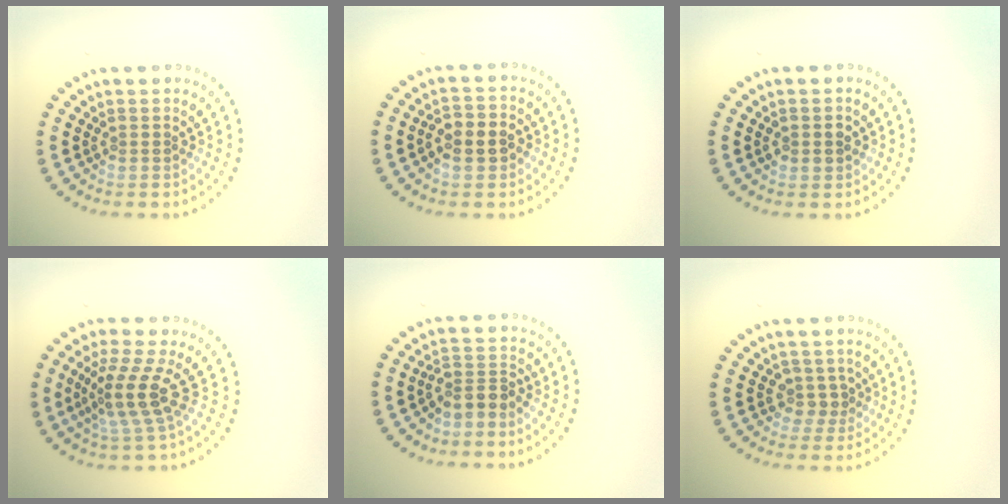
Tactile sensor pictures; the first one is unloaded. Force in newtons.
{"total": 3.1, "press": 3.0, "slide": 0.6}
{"total": 1.4, "press": 1.4, "slide": 0.3}
{"total": 3.7, "press": 2.7, "slide": 2.5}
{"total": 2.5, "press": 1.8, "slide": 1.8}
{"total": 1.8, "press": 1.5, "slide": 1.0}